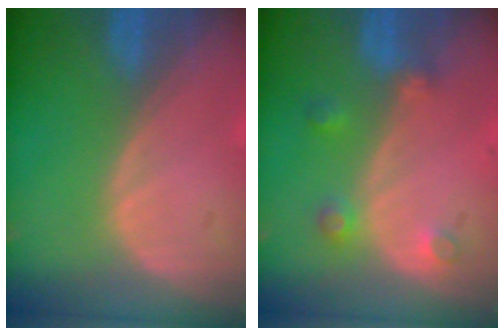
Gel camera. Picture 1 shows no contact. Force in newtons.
{"total": 3.5, "press": 3.1, "slide": 1.5}